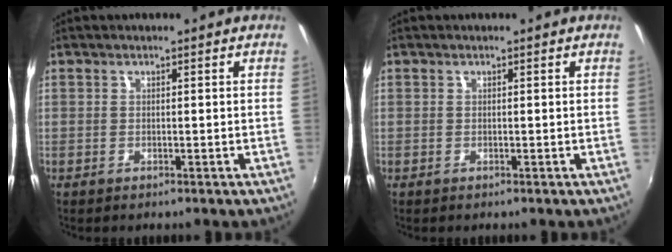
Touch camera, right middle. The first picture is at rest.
{"total": 0.0}